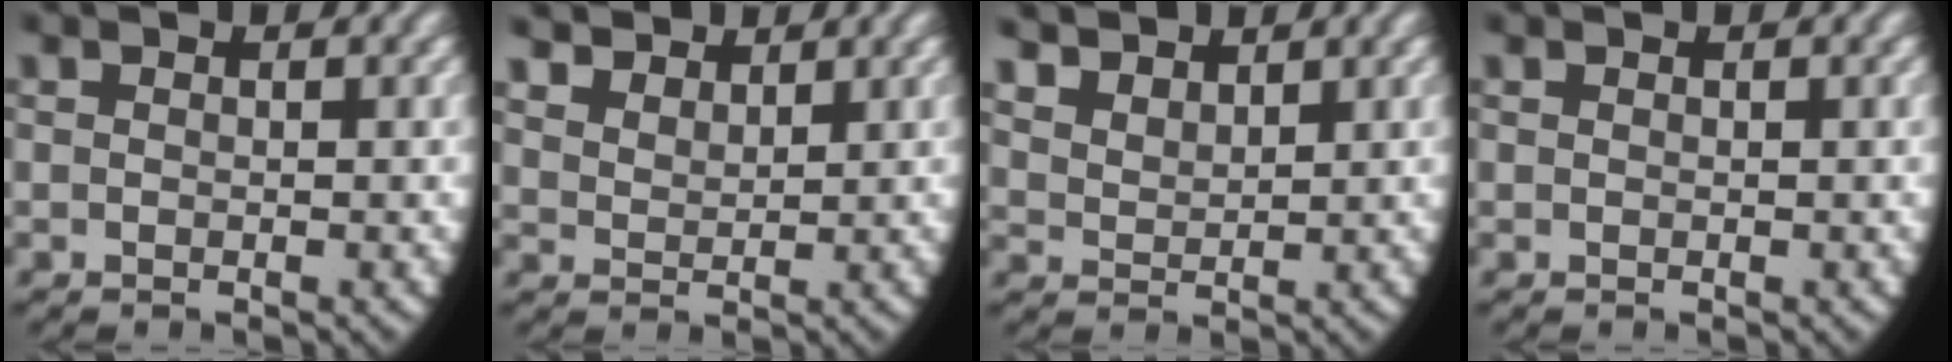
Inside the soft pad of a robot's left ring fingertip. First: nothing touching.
{"total": 3.4, "force": [2.8, 1.5, 1.1], "torque": [-0.023, -0.005, 0.059]}
{"total": 3.5, "force": [2.8, 1.8, 1.2], "torque": [-0.033, -0.003, 0.058]}
{"total": 0.0}